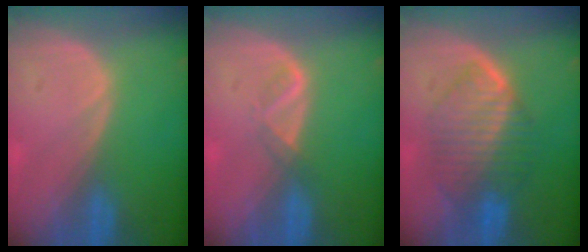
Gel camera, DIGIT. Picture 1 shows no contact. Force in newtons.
{"total": 1.9, "press": 1.8, "slide": 0.7}
{"total": 7.8, "press": 7.8, "slide": 0.3}